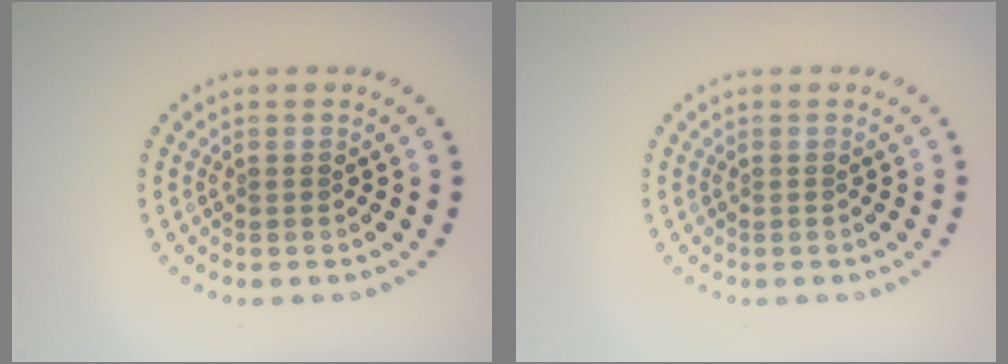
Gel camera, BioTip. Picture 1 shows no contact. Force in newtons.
{"total": 0.0}